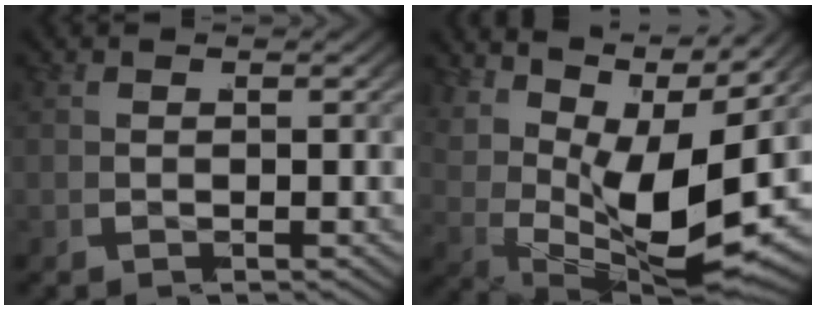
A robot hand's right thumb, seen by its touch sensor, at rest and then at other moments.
{"total": 14.2, "force": [3.4, 8.3, 11.0], "torque": [-0.199, -0.021, 0.059]}